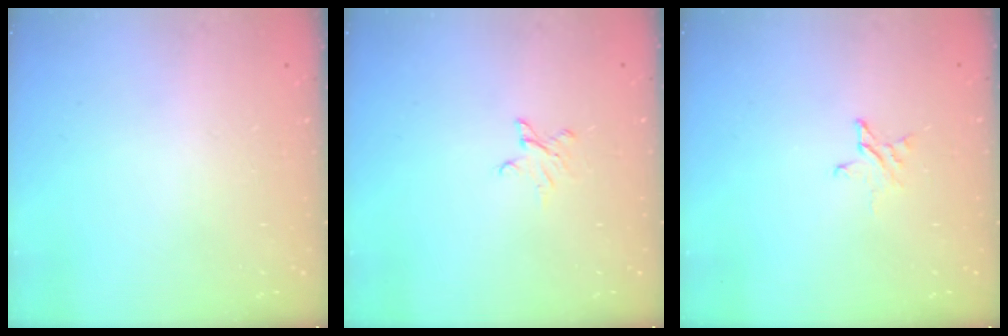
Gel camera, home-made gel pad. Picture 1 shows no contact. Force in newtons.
{"total": 3.4, "press": 3.4, "slide": 0.4}
{"total": 3.0, "press": 3.0, "slide": 0.3}